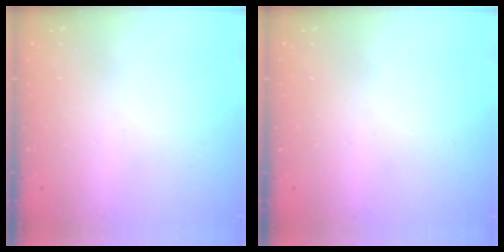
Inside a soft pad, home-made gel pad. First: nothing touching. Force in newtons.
{"total": 0.0}